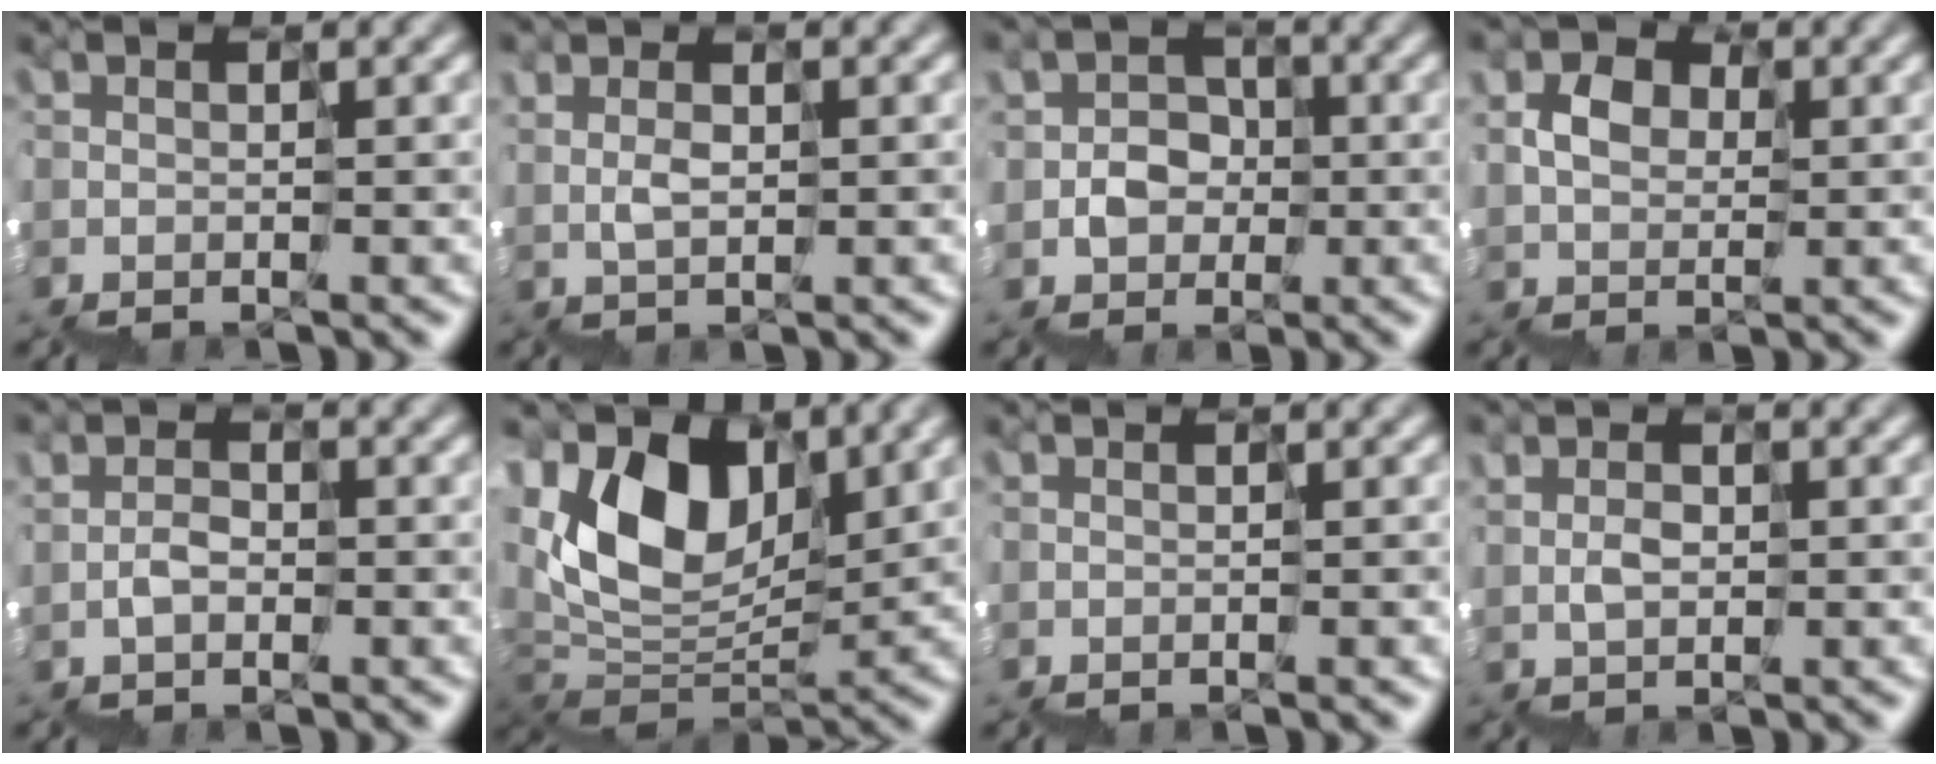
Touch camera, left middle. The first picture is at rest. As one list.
[{"total": 1.5, "force": [1.5, -0.1, -0.2], "torque": [0.006, 0.009, 0.034]}, {"total": 2.9, "force": [0.1, 2.8, 0.4], "torque": [0.002, 0.012, 0.003]}, {"total": 2.7, "force": [1.8, 2.0, 0.2], "torque": [0.003, 0.016, 0.033]}, {"total": 0.8, "force": [0.5, 0.4, -0.5], "torque": [0.014, 0.012, 0.009]}, {"total": 7.3, "force": [5.3, 3.9, 3.2], "torque": [-0.050, -0.004, 0.101]}, {"total": 0.6, "force": [-0.4, 0.2, 0.3], "torque": [0.003, -0.002, -0.004]}, {"total": 1.2, "force": [1.1, 0.4, -0.2], "torque": [0.009, 0.014, 0.024]}]